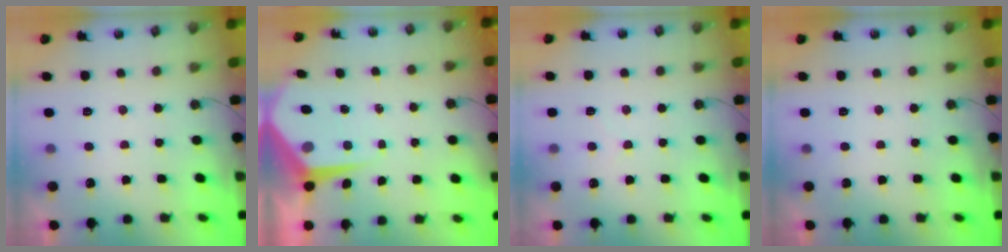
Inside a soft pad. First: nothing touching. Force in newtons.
{"total": 7.3, "press": 7.3, "slide": 0.6}
{"total": 3.4, "press": 3.3, "slide": 0.5}
{"total": 0.0}